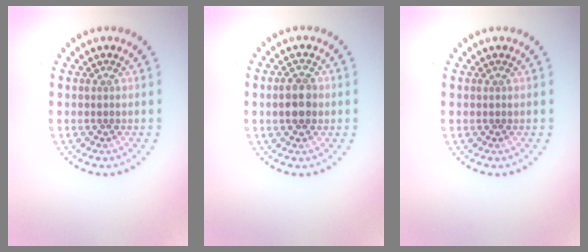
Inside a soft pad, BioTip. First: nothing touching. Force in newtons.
{"total": 2.6, "press": 2.6, "slide": 0.2}
{"total": 0.0}